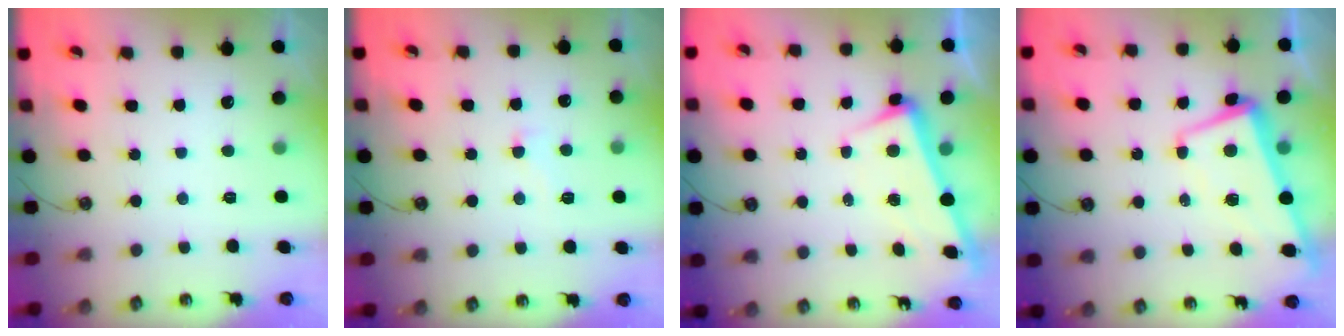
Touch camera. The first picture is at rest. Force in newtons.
{"total": 2.3, "press": 2.1, "slide": 0.9}
{"total": 3.1, "press": 2.9, "slide": 1.1}
{"total": 1.2, "press": 0.0, "slide": 1.2}